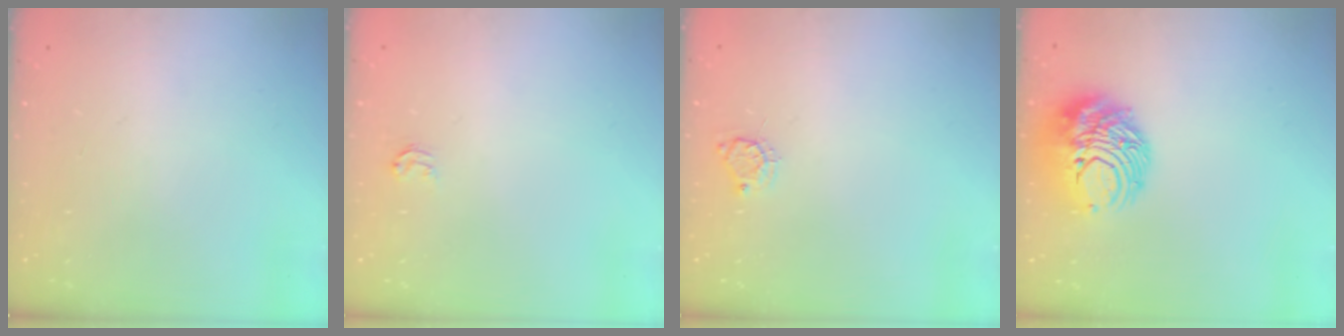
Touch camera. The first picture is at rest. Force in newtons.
{"total": 2.9, "press": 2.9, "slide": 0.1}
{"total": 4.7, "press": 4.7, "slide": 0.4}
{"total": 15.5, "press": 15.5, "slide": 1.1}